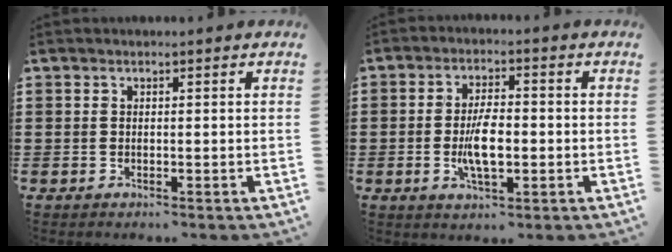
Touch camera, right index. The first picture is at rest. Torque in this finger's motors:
{"motor_torque": [1.56, 0.57, 0.77, 0.21]}